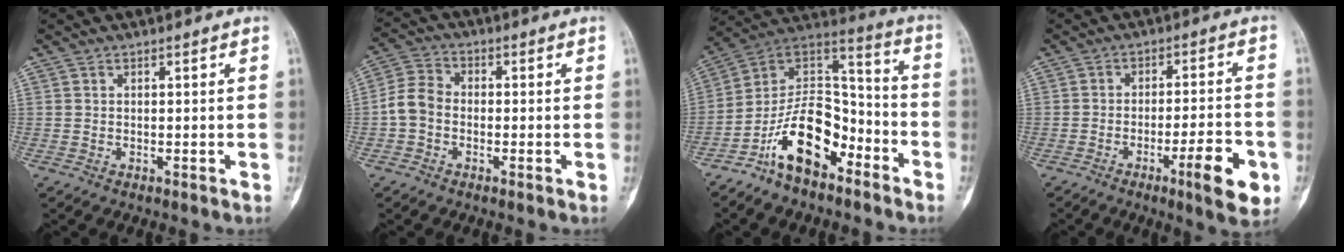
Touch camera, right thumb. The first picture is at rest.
{"total": 5.8, "force": [-1.3, 4.5, 3.4], "torque": [-0.059, 0.018, -0.038]}
{"total": 16.6, "force": [-9.1, 9.0, 10.6], "torque": [-0.158, 0.095, -0.169]}
{"total": 10.3, "force": [-4.4, 2.0, 9.1], "torque": [-0.120, 0.016, -0.062]}